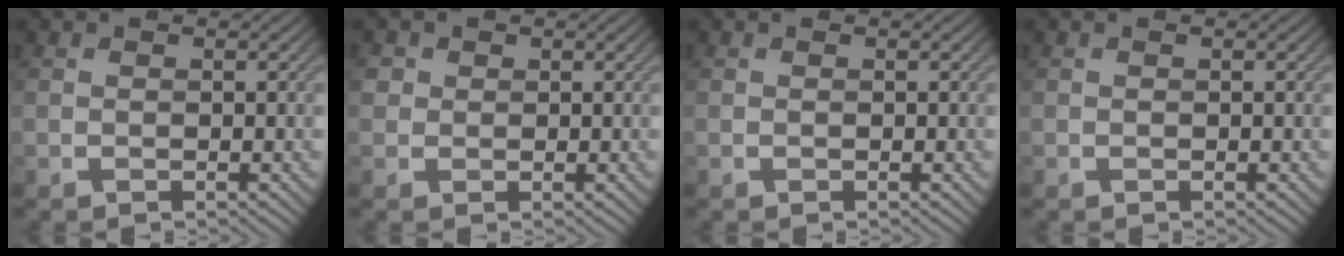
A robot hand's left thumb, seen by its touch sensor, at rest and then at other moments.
{"total": 1.6, "force": [0.5, 1.4, 0.4], "torque": [-0.009, 0.002, 0.007]}
{"total": 0.0}
{"total": 0.0}